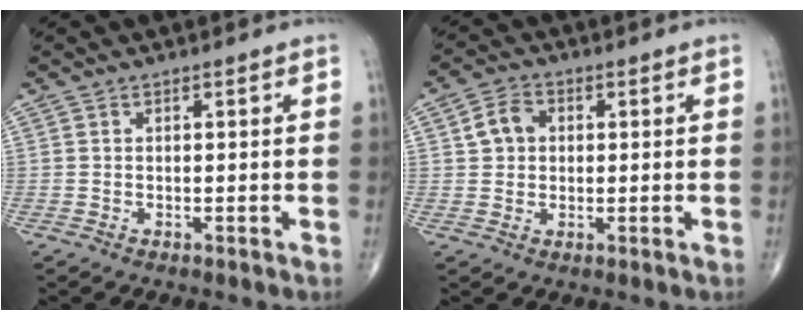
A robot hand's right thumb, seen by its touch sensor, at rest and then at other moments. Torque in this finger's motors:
{"motor_torque": [-0.27, -0.08, -0.35, -0.15, 0.07]}